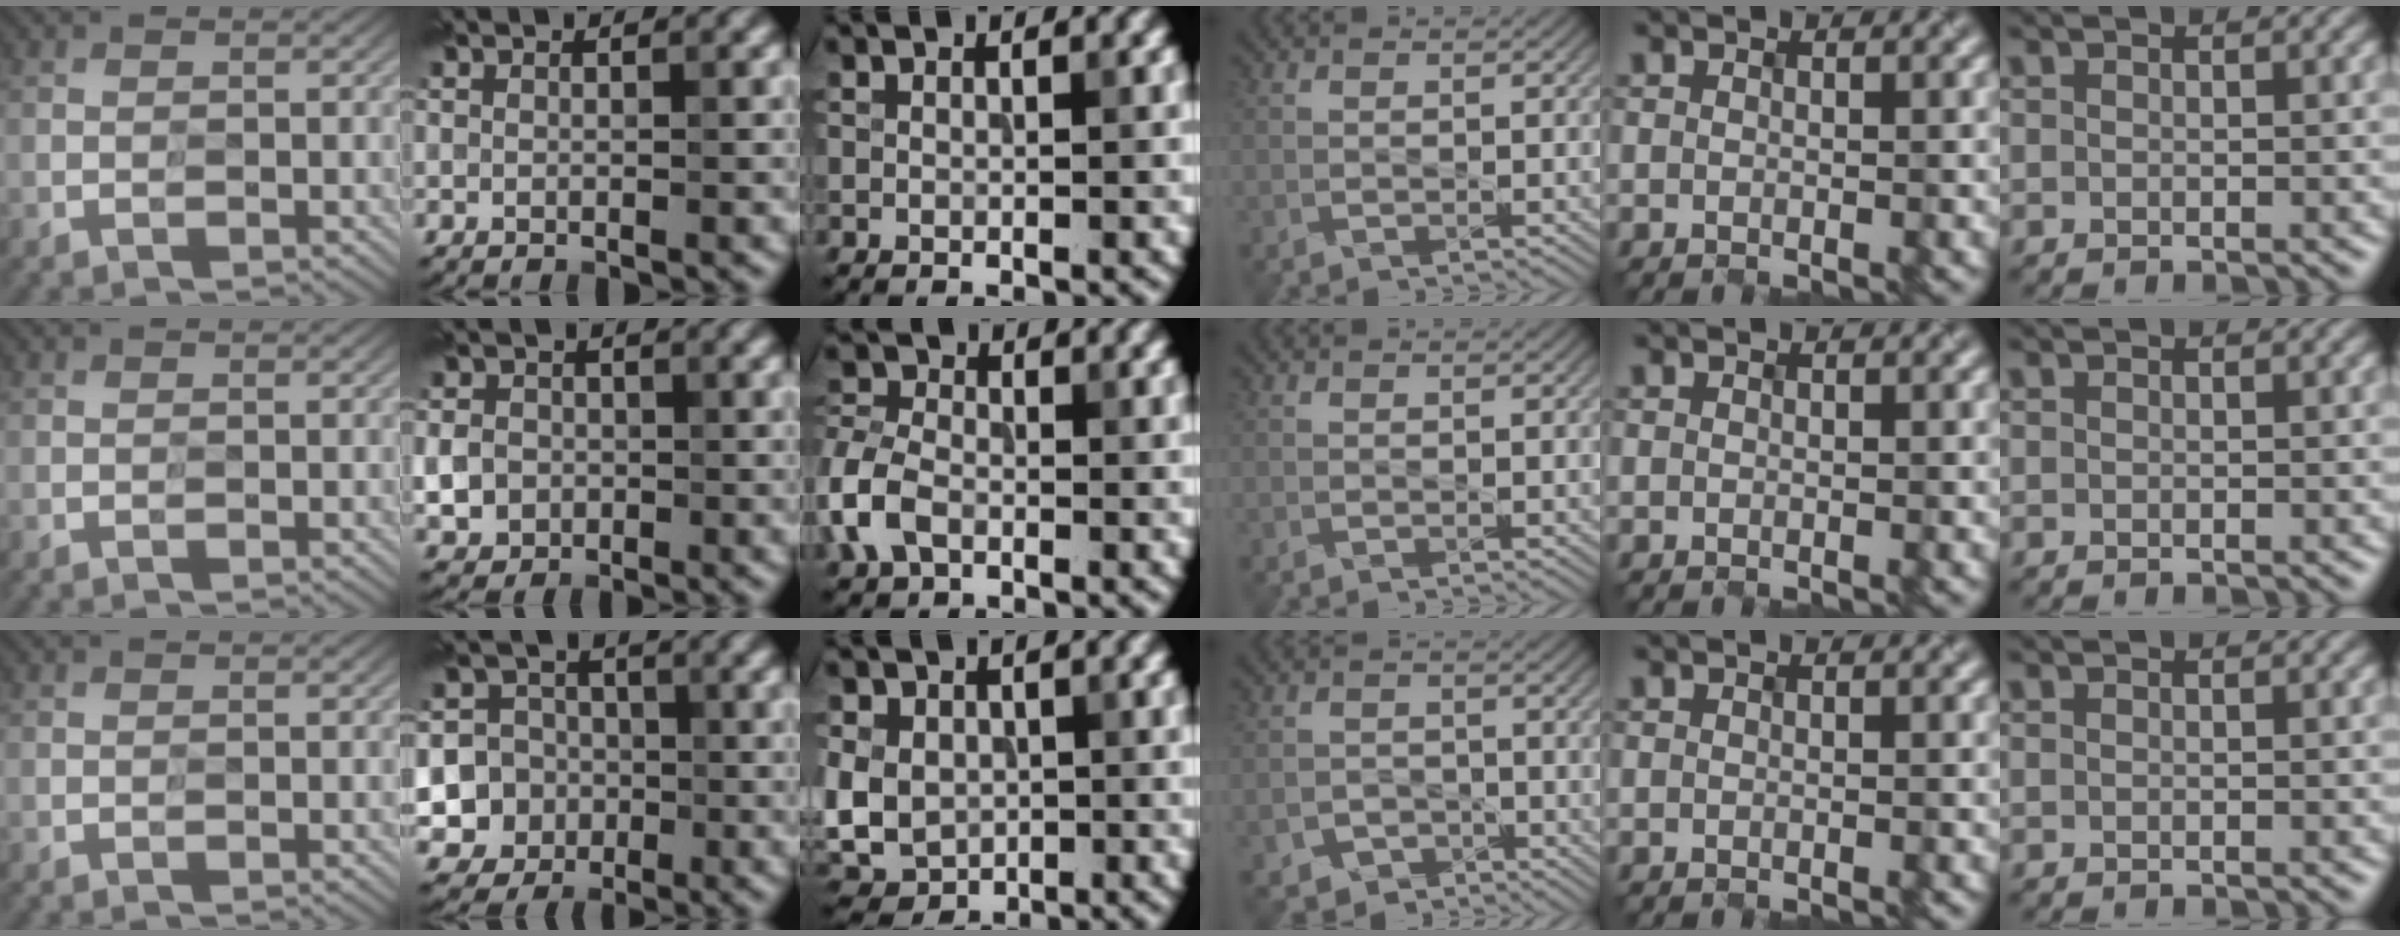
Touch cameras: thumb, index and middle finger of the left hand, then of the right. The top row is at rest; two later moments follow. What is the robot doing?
{"motion": "wipe", "object": "paper plate"}